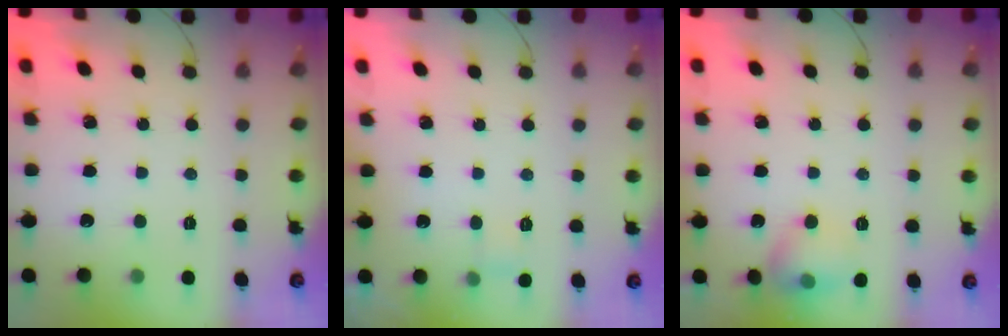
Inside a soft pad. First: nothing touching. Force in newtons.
{"total": 2.6, "press": 2.4, "slide": 1.0}
{"total": 8.9, "press": 8.8, "slide": 1.2}